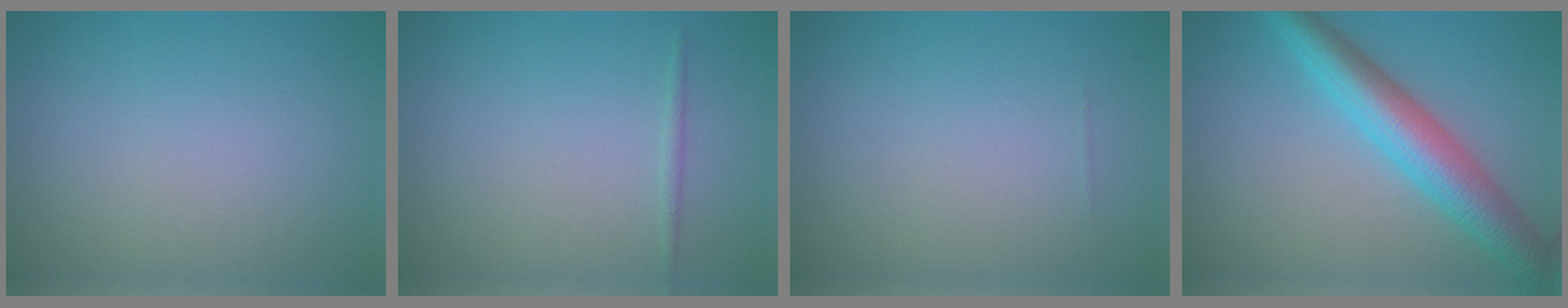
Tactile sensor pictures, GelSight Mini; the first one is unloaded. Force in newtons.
{"total": 0.6, "press": 0.6, "slide": 0.0}
{"total": 0.0}
{"total": 6.4, "press": 6.4, "slide": 0.2}